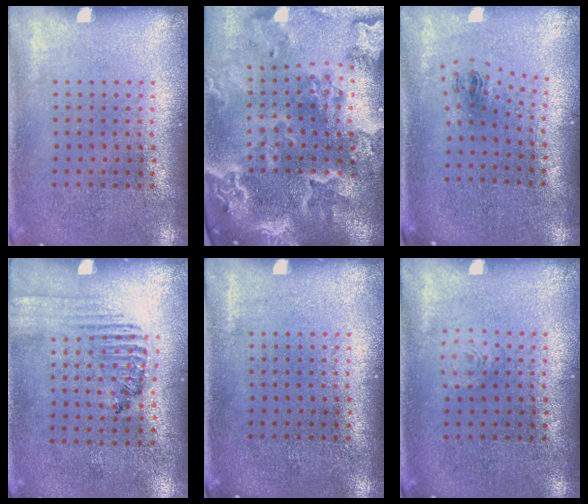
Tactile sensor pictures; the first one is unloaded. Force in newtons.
{"total": 4.7, "press": 3.8, "slide": 2.8}
{"total": 1.1, "press": 0.4, "slide": 1.0}
{"total": 1.4, "press": 1.1, "slide": 0.9}
{"total": 0.0}
{"total": 0.6, "press": 0.6, "slide": 0.1}